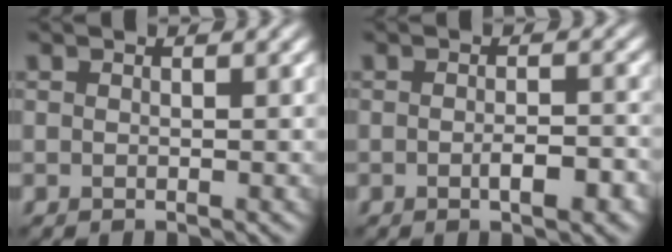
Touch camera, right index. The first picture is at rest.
{"total": 2.8, "force": [-0.9, 0.8, 2.5], "torque": [-0.041, -0.002, -0.012]}